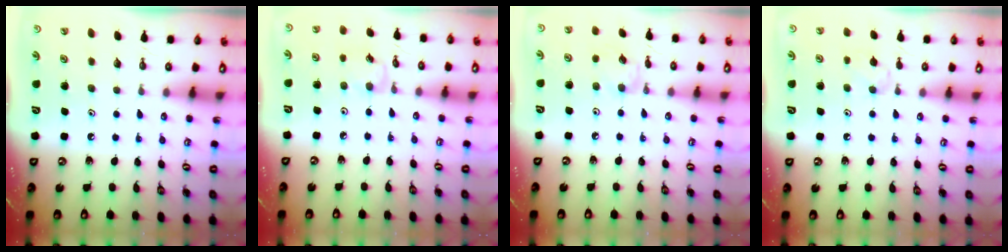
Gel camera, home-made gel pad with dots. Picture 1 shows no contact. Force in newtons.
{"total": 2.9, "press": 2.9, "slide": 0.4}
{"total": 4.6, "press": 4.6, "slide": 0.5}
{"total": 5.0, "press": 4.9, "slide": 0.9}